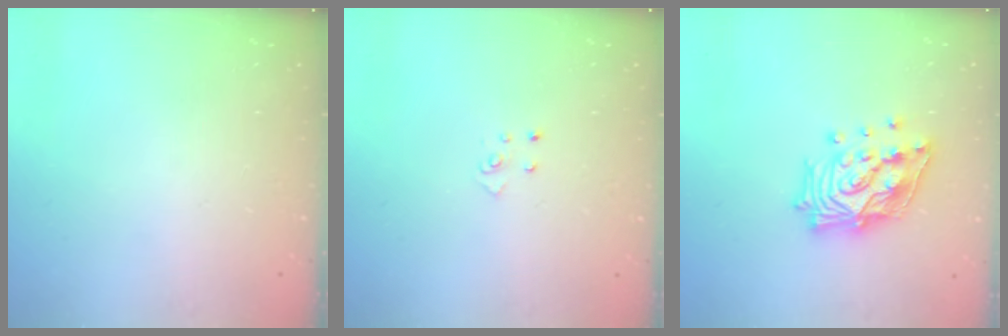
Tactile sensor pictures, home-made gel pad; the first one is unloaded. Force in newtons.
{"total": 2.6, "press": 2.6, "slide": 0.3}
{"total": 18.9, "press": 18.7, "slide": 2.6}